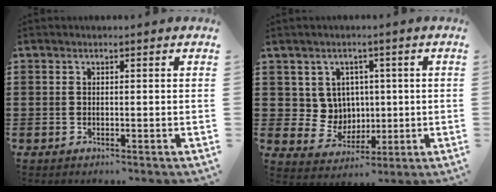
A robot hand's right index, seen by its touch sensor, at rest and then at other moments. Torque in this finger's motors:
{"motor_torque": [0.21, 0.59, 0.02, -0.01]}